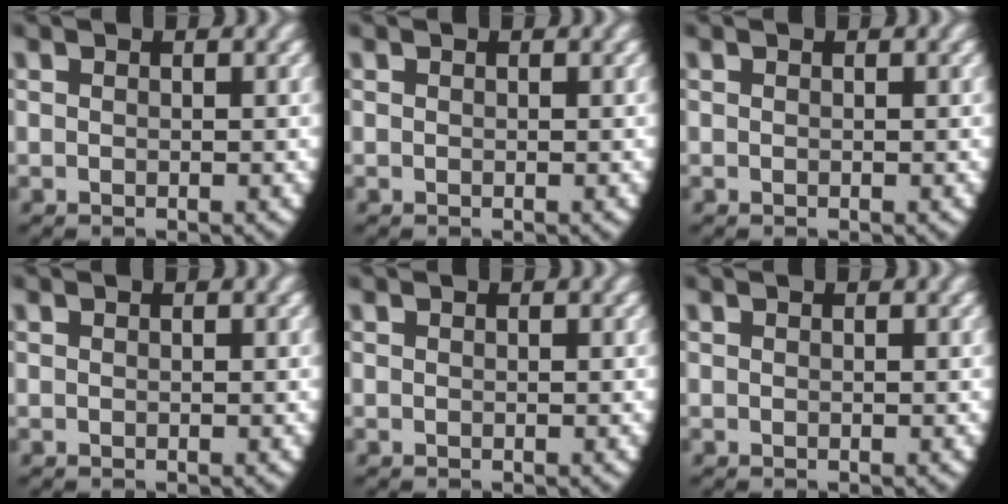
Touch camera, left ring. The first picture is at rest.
{"total": 0.0}
{"total": 0.0}
{"total": 0.0}
{"total": 0.0}
{"total": 0.0}